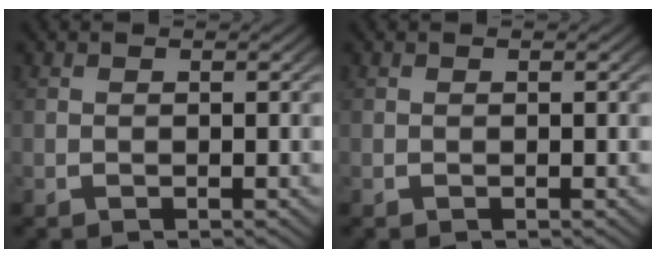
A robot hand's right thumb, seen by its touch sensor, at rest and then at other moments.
{"total": 0.0}